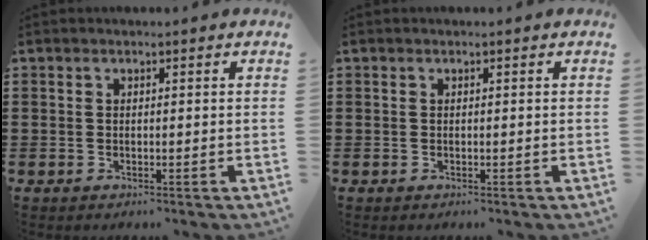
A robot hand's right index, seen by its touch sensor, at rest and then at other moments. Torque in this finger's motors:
{"motor_torque": [0.04, 0.60, -0.01, 0.00]}